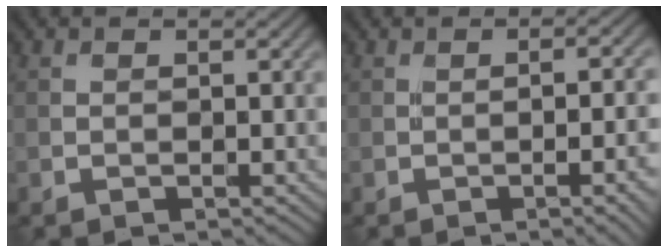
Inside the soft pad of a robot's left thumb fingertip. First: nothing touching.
{"total": 6.0, "force": [-1.7, 1.4, 5.6], "torque": [-0.067, -0.001, -0.018]}